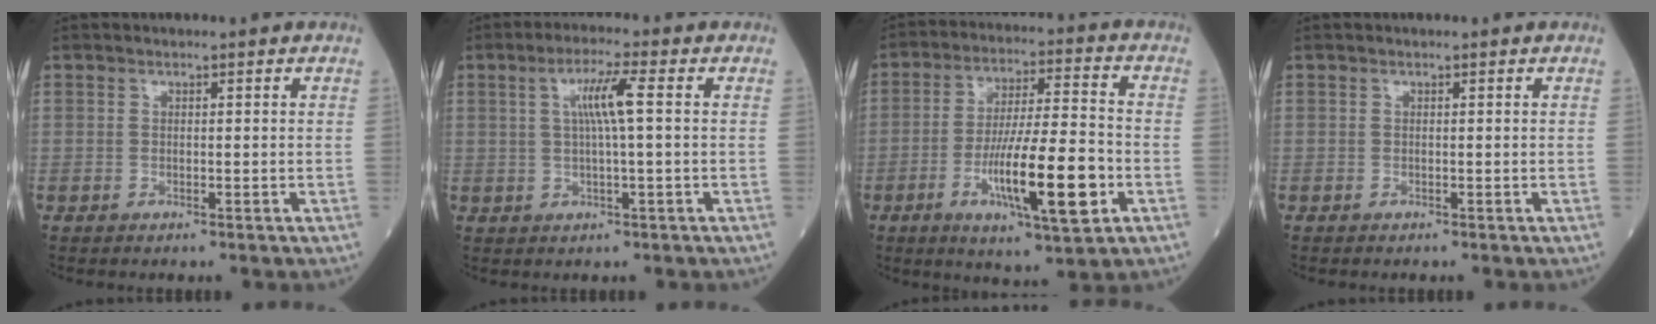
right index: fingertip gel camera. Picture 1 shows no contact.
{"total": 5.5, "force": [1.0, -0.3, 5.4], "torque": [-0.101, 0.007, 0.019]}
{"total": 15.0, "force": [-4.7, 1.9, 14.1], "torque": [-0.245, -0.010, -0.076]}
{"total": 0.0}